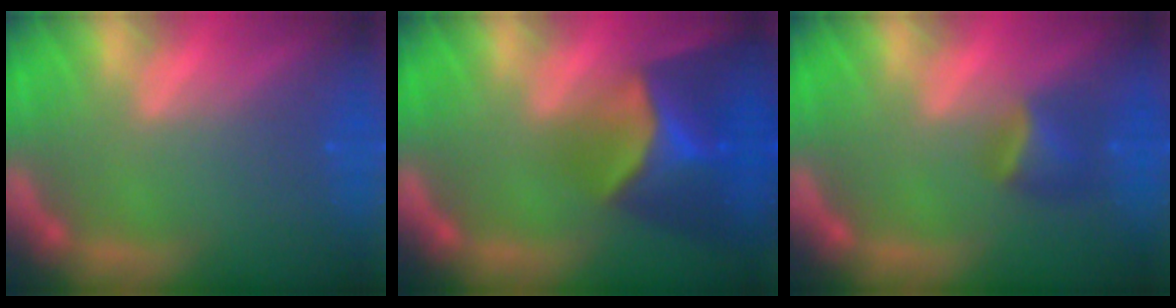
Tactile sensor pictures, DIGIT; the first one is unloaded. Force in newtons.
{"total": 9.4}
{"total": 2.9}